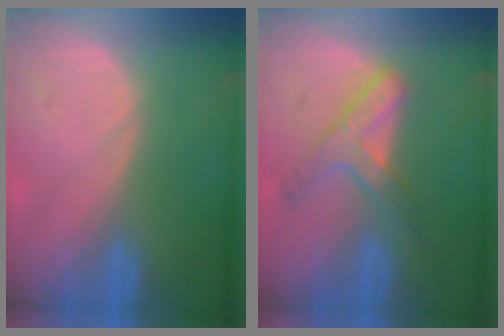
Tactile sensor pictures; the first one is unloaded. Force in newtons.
{"total": 6.2, "press": 5.6, "slide": 2.7}